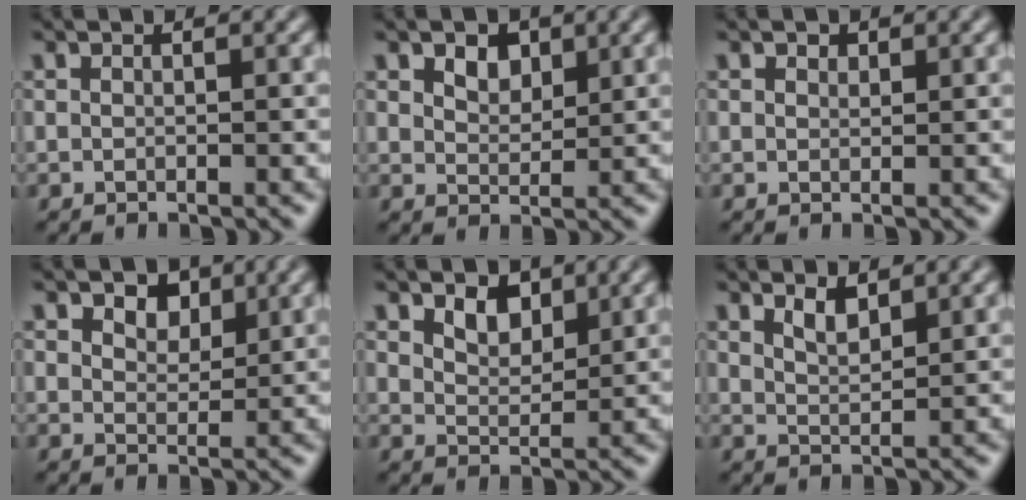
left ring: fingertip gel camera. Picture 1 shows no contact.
{"total": 2.2, "force": [1.3, 1.4, 1.2], "torque": [-0.022, -0.002, 0.021]}
{"total": 0.8, "force": [0.6, 0.4, 0.2], "torque": [-0.004, -0.001, 0.011]}
{"total": 3.1, "force": [1.8, 1.8, 1.6], "torque": [-0.030, 0.001, 0.019]}
{"total": 2.7, "force": [1.7, 1.5, 1.4], "torque": [-0.031, -0.004, 0.029]}
{"total": 1.9, "force": [1.4, 0.6, 1.2], "torque": [-0.023, -0.003, 0.029]}